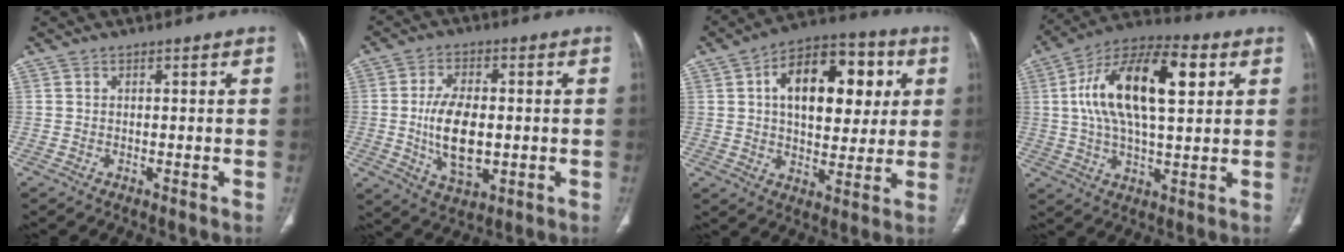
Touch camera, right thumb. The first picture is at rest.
{"total": 11.5, "force": [-0.9, 6.3, 9.6], "torque": [-0.166, -0.004, -0.008]}
{"total": 19.3, "force": [4.8, 11.2, 15.0], "torque": [-0.183, 0.012, 0.069]}
{"total": 20.5, "force": [5.1, 9.0, 17.8], "torque": [-0.306, 0.015, 0.079]}